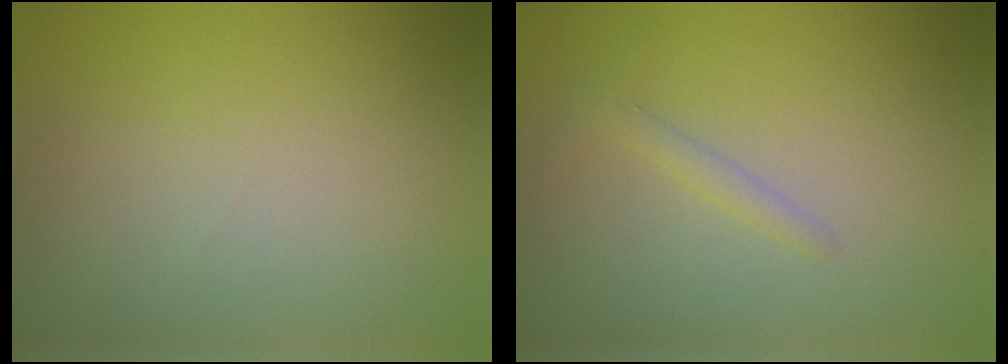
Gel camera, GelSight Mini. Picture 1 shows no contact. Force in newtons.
{"total": 1.2, "press": 1.2, "slide": 0.1}